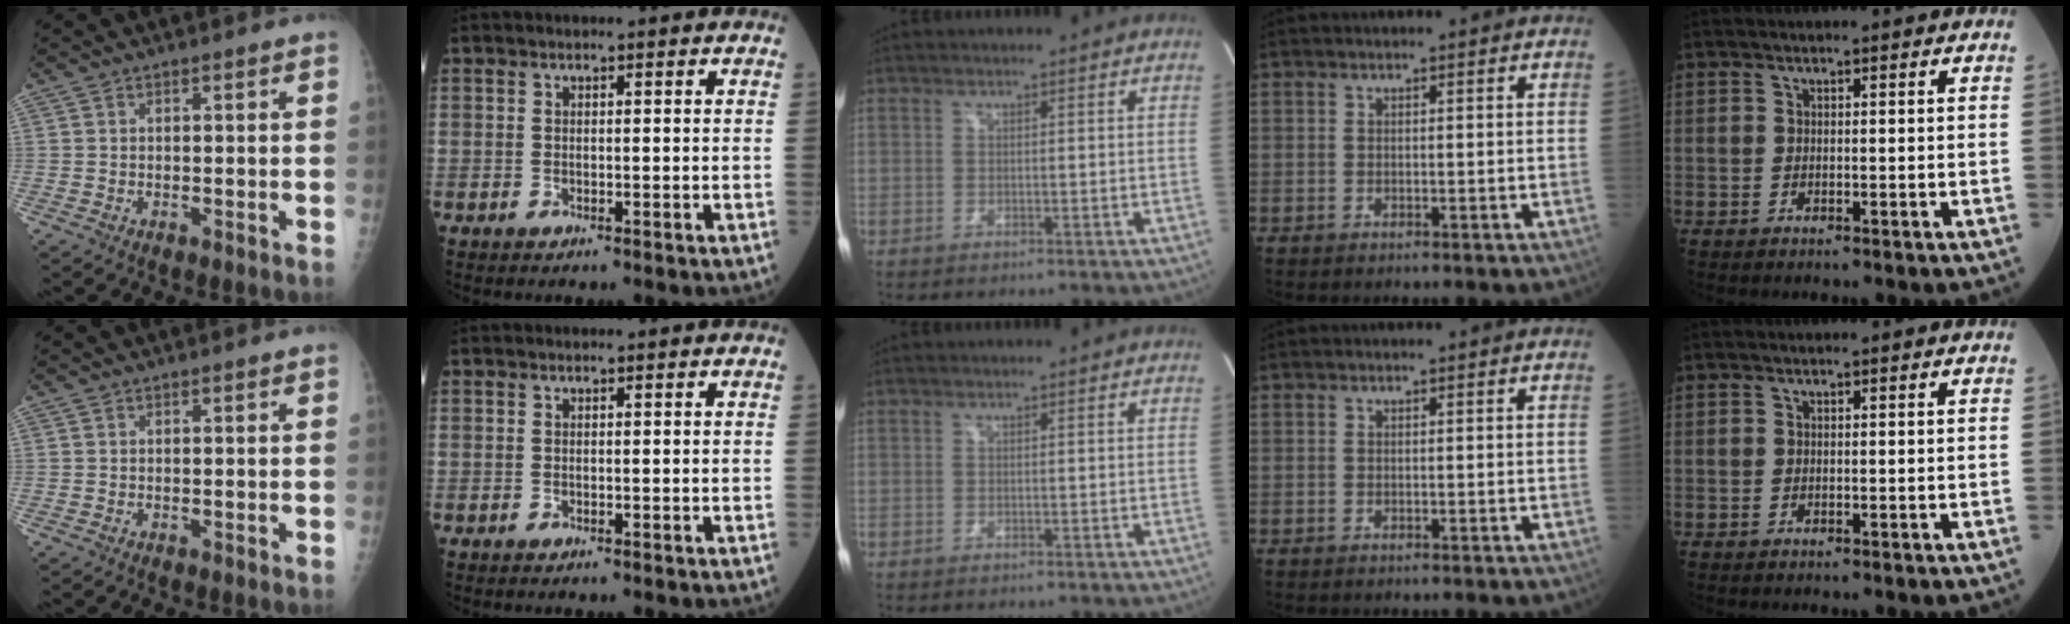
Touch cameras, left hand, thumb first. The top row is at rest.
{}